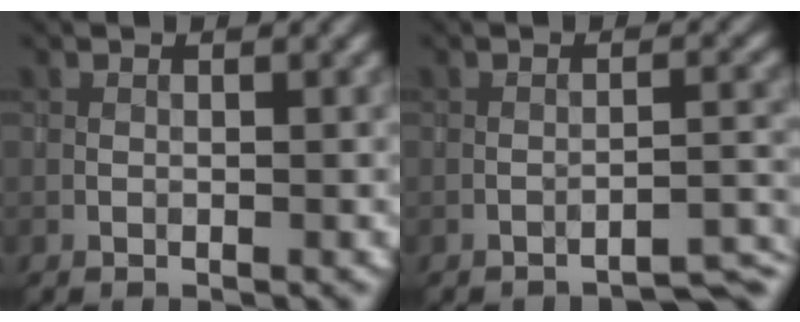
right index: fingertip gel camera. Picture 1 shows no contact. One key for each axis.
{"total": 3.1, "fx": -2.9, "fy": 0.1, "fz": 1.2, "tx": -0.009, "ty": 0.009, "tz": -0.043}